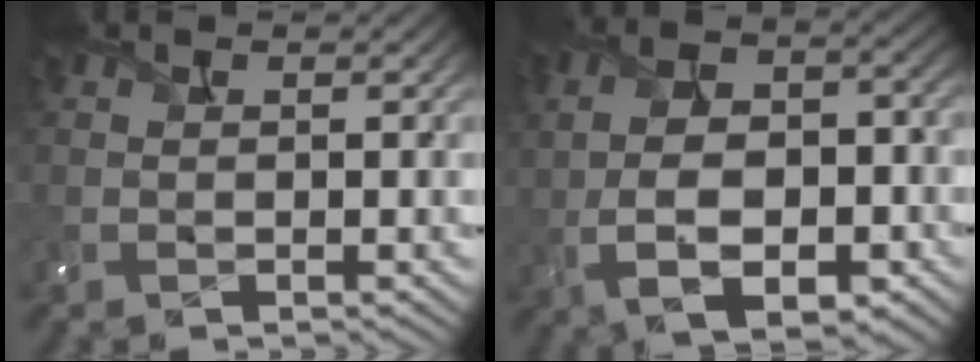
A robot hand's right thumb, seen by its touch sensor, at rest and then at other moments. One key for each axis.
{"total": 10.8, "fx": -2.3, "fy": 5.7, "fz": 8.8, "tx": -0.174, "ty": -0.013, "tz": -0.031}